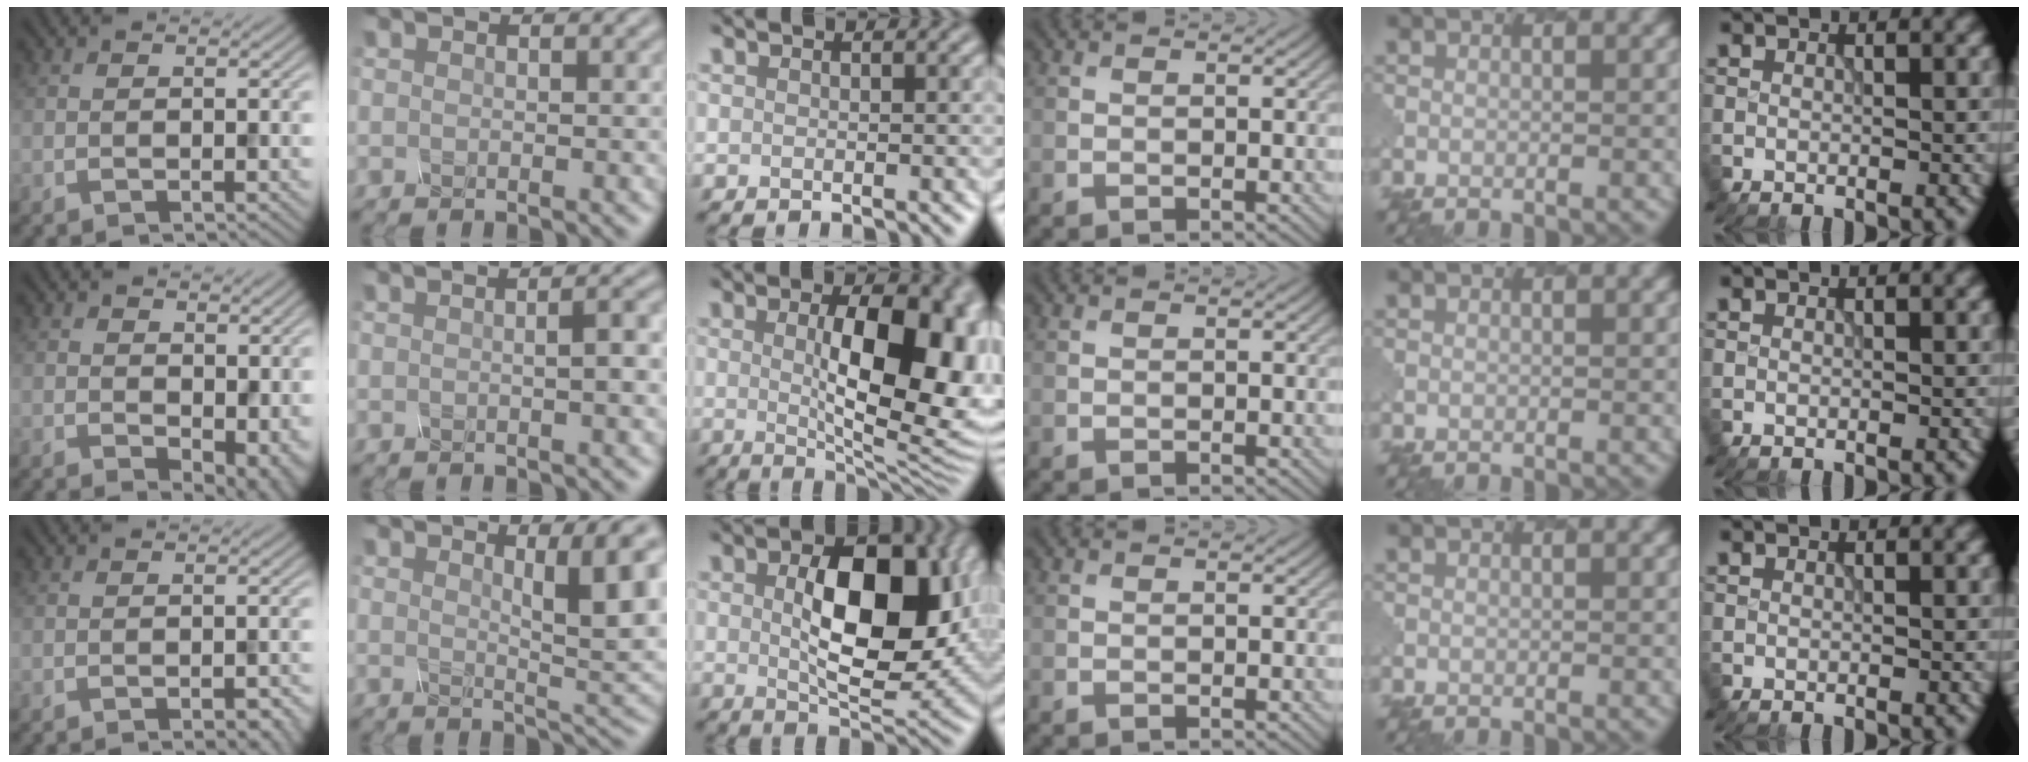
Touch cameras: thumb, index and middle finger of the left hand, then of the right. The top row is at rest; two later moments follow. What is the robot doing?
{"motion": "unscrew", "object": "spray bottle"}